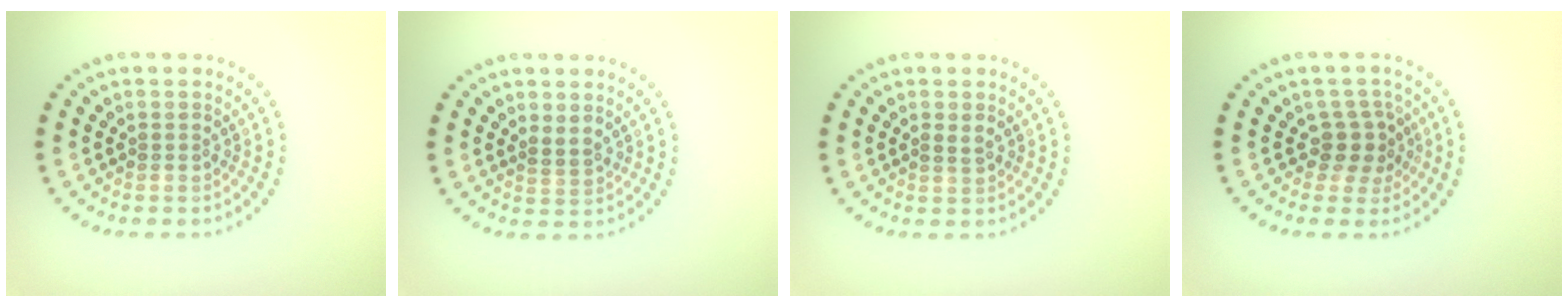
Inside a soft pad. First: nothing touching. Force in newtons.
{"total": 1.1, "press": 0.9, "slide": 0.6}
{"total": 0.9, "press": 0.9, "slide": 0.3}
{"total": 2.6, "press": 2.0, "slide": 1.7}